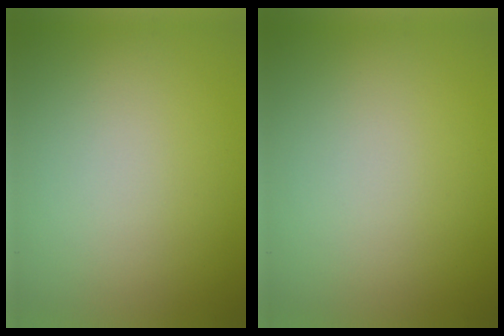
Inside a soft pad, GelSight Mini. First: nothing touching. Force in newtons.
{"total": 0.0}